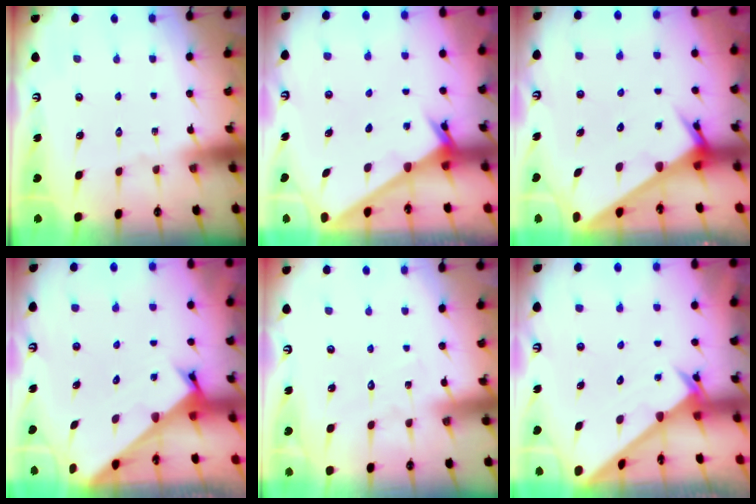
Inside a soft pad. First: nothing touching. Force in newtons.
{"total": 2.3, "press": 2.3, "slide": 0.2}
{"total": 3.6, "press": 3.6, "slide": 0.3}
{"total": 2.6, "press": 2.6, "slide": 0.2}
{"total": 3.5, "press": 3.5, "slide": 0.4}
{"total": 2.1, "press": 2.1, "slide": 0.1}